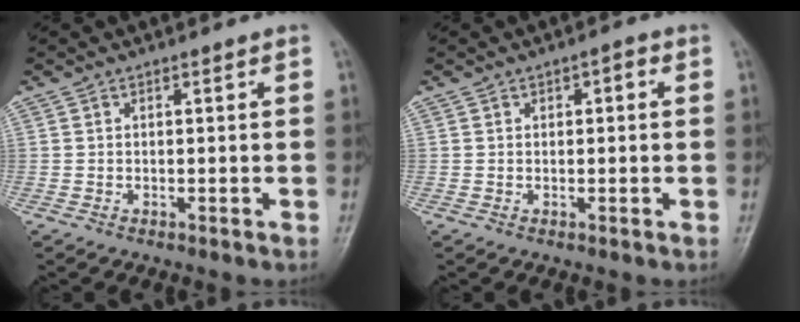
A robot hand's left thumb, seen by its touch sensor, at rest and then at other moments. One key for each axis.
{"total": 1.8, "fx": 0.5, "fy": 1.0, "fz": 1.4, "tx": -0.012, "ty": 0.004, "tz": 0.004}